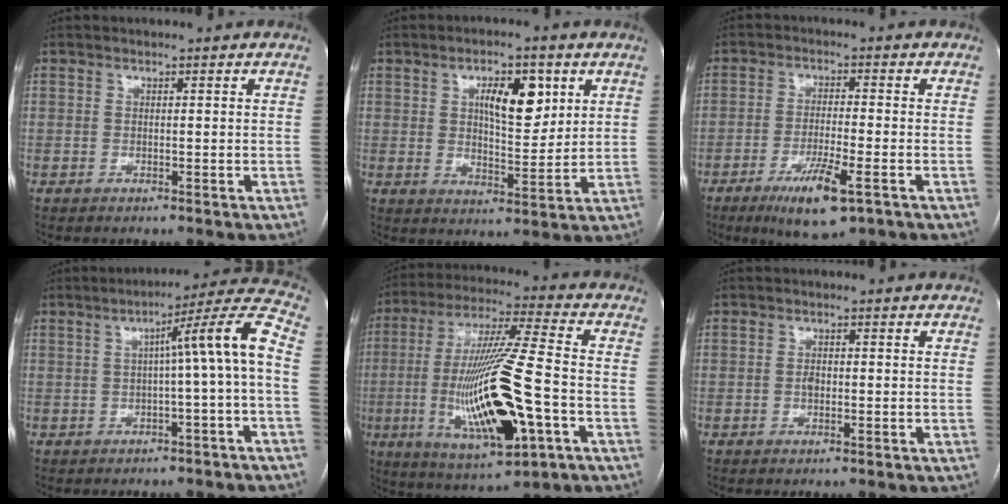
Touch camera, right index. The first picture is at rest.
{"total": 8.6, "force": [3.3, 3.3, 7.2], "torque": [-0.115, 0.005, 0.058]}
{"total": 8.7, "force": [-4.6, 1.3, 7.2], "torque": [-0.132, -0.018, -0.074]}
{"total": 9.7, "force": [-0.9, -0.8, 9.6], "torque": [-0.128, 0.028, -0.015]}
{"total": 21.2, "force": [-5.1, 2.9, 20.3], "torque": [-0.421, -0.024, -0.082]}
{"total": 1.2, "force": [-0.2, 0.7, 0.9], "torque": [-0.018, 0.001, -0.003]}